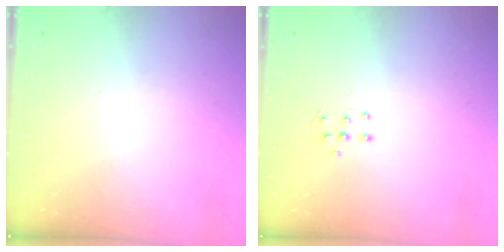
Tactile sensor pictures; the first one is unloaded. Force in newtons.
{"total": 5.0, "press": 4.9, "slide": 0.5}